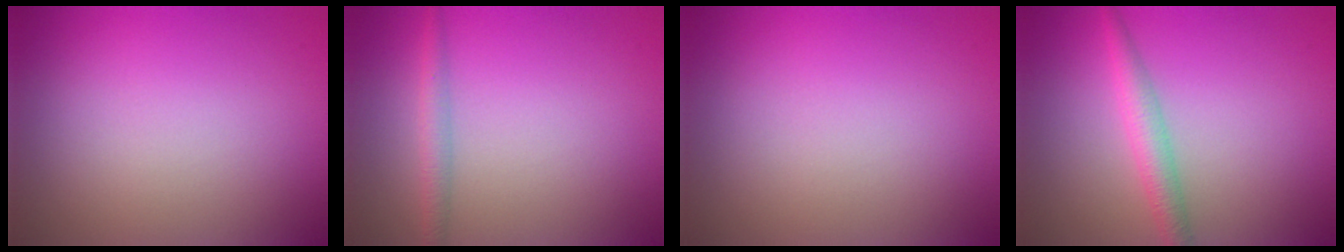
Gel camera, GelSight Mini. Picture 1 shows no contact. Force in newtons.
{"total": 1.8, "press": 1.8, "slide": 0.1}
{"total": 0.0}
{"total": 2.6, "press": 2.6, "slide": 0.1}